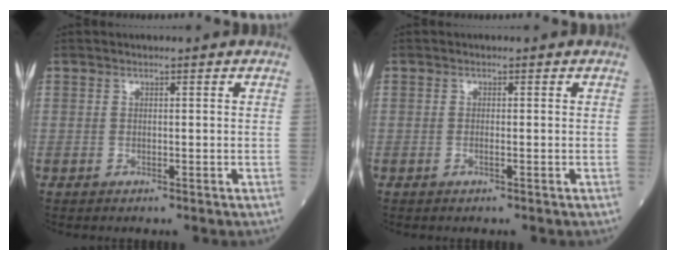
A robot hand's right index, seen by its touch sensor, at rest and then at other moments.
{"total": 0.5, "force": [-0.2, 0.0, 0.5], "torque": [-0.011, 0.000, -0.005]}